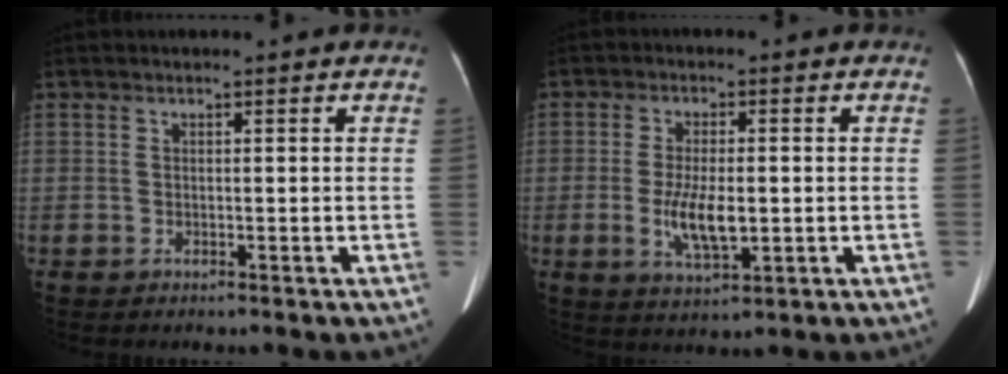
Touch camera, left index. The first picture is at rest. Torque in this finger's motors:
{"motor_torque": [0.66, 0.36, 0.49, 0.14]}